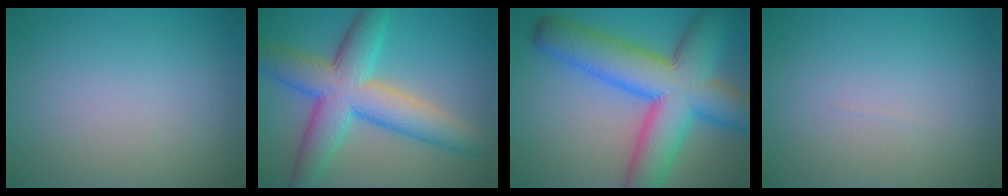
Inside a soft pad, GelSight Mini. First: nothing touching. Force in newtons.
{"total": 8.7, "press": 8.7, "slide": 0.3}
{"total": 12.1, "press": 12.1, "slide": 0.3}
{"total": 0.0}